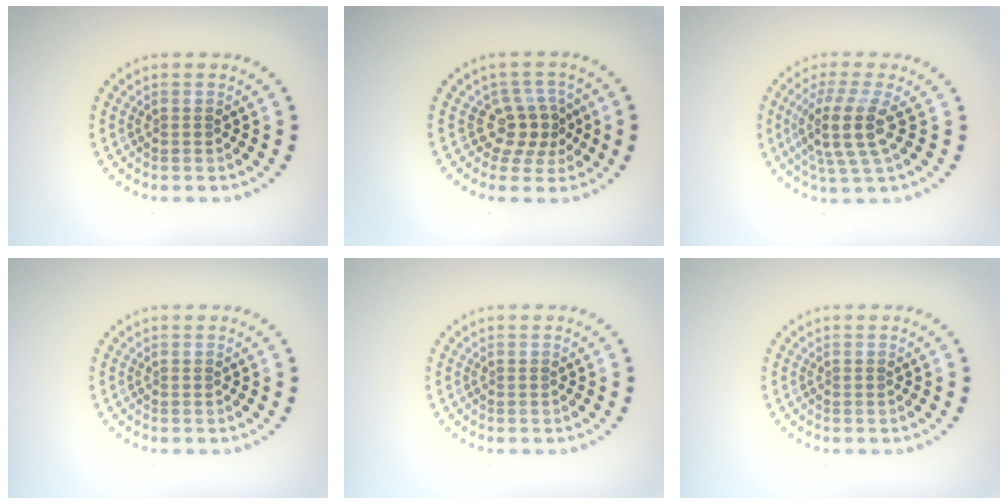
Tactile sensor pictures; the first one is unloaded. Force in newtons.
{"total": 3.0, "press": 2.3, "slide": 1.8}
{"total": 4.3, "press": 3.2, "slide": 2.8}
{"total": 0.0}
{"total": 0.0}
{"total": 0.0}